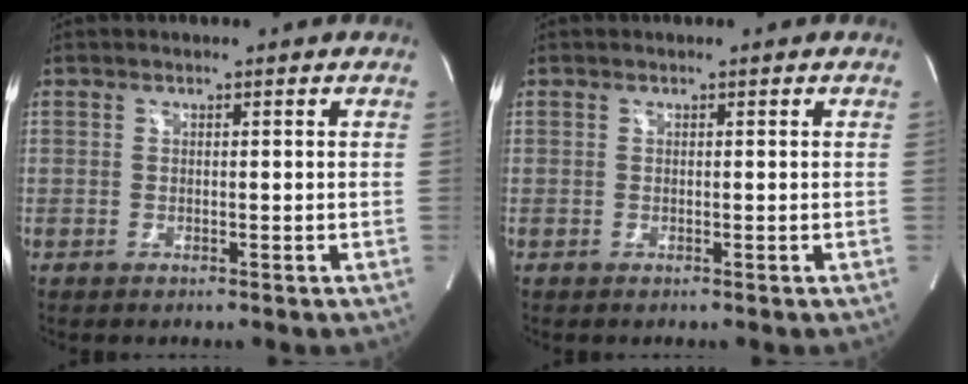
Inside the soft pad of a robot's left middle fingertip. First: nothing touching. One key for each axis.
{"total": 0.0}